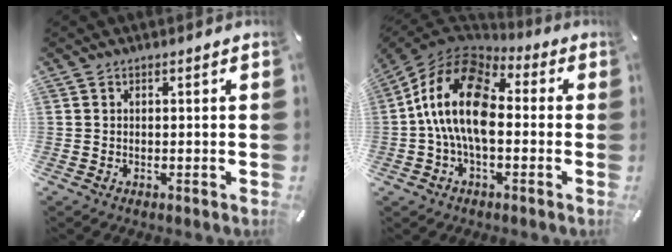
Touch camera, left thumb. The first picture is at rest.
{"total": 16.7, "force": [-1.5, 10.0, 13.3], "torque": [-0.269, 0.021, -0.028]}